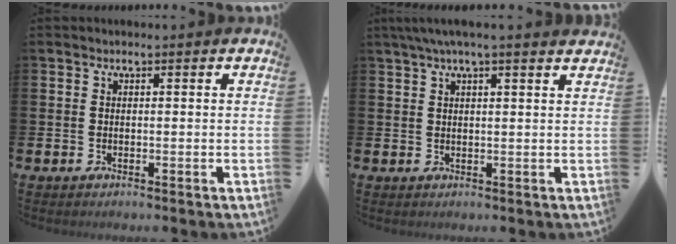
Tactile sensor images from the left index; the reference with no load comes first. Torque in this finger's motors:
{"motor_torque": [1.04, -1.09, 0.36, 0.21]}